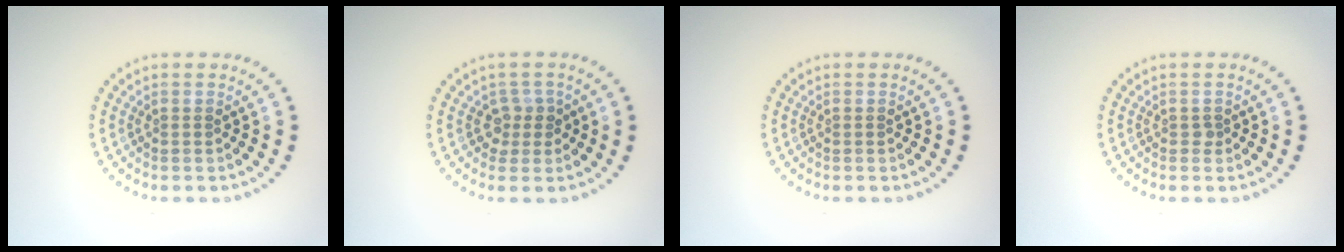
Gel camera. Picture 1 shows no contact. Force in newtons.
{"total": 1.9, "press": 1.4, "slide": 1.2}
{"total": 0.0}
{"total": 0.6, "press": 0.4, "slide": 0.4}